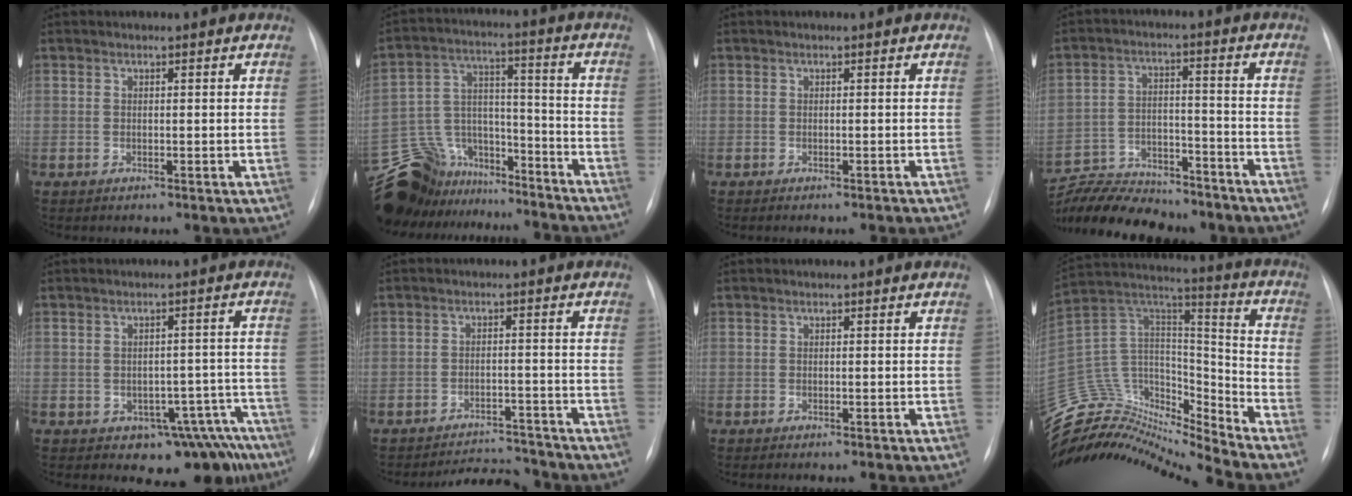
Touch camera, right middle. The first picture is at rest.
{"total": 21.9, "force": [-19.2, 9.2, 5.3], "torque": [-0.136, 0.051, -0.292]}
{"total": 3.8, "force": [-3.5, 0.3, 1.4], "torque": [-0.017, 0.000, -0.042]}
{"total": 15.5, "force": [-14.2, 4.1, 4.6], "torque": [-0.080, 0.024, -0.215]}
{"total": 9.7, "force": [-6.8, 5.8, 3.8], "torque": [-0.009, 0.034, -0.083]}
{"total": 6.0, "force": [-5.9, 0.6, -0.5], "torque": [0.006, 0.004, -0.090]}
{"total": 0.8, "force": [-0.7, 0.1, 0.5], "torque": [-0.006, -0.002, -0.007]}
{"total": 20.5, "force": [-19.7, 3.5, 4.2], "torque": [-0.084, 0.090, -0.333]}